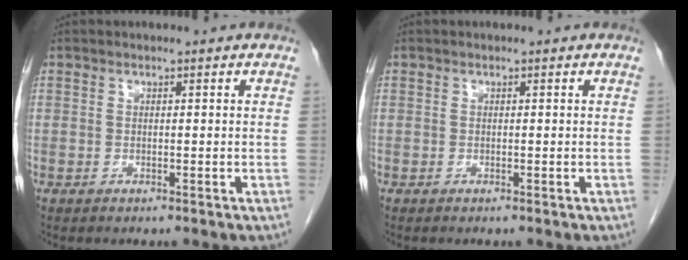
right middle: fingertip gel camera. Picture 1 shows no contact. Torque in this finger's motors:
{"motor_torque": [-0.05, -0.14, -0.01, 0.00]}